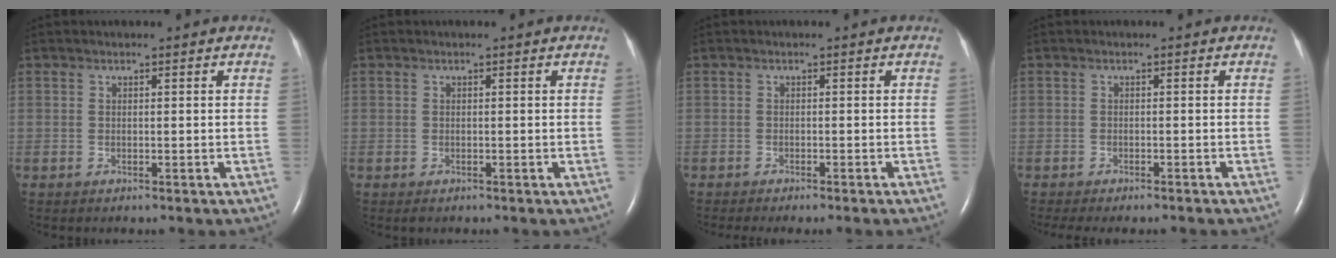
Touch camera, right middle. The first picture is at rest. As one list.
[{"total": 0.0}, {"total": 3.5, "force": [-2.9, -0.3, 1.8], "torque": [-0.020, -0.001, -0.036]}, {"total": 7.2, "force": [-6.3, 1.1, 3.3], "torque": [-0.037, -0.004, -0.081]}]